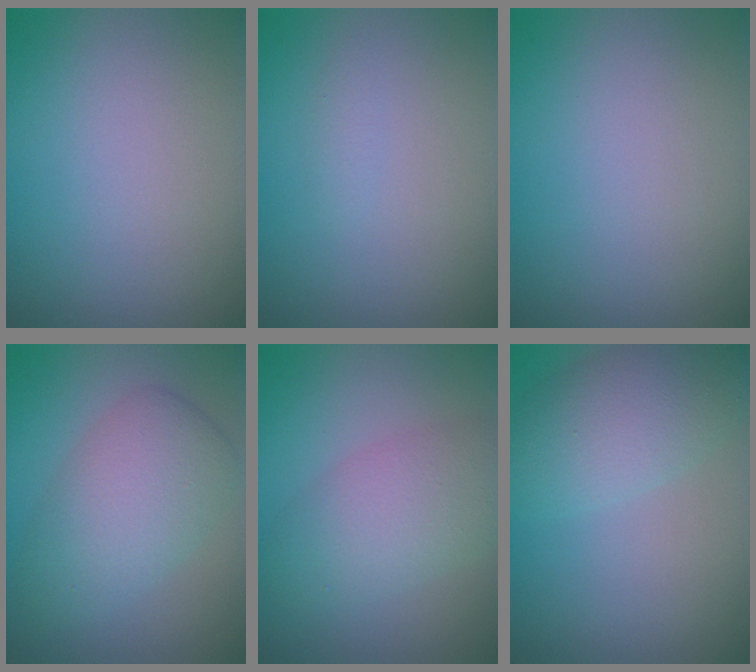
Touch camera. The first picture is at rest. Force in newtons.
{"total": 0.6, "press": 0.6, "slide": 0.0}
{"total": 0.0}
{"total": 5.6, "press": 5.6, "slide": 0.3}
{"total": 4.8, "press": 4.7, "slide": 0.2}
{"total": 4.5, "press": 4.5, "slide": 0.1}